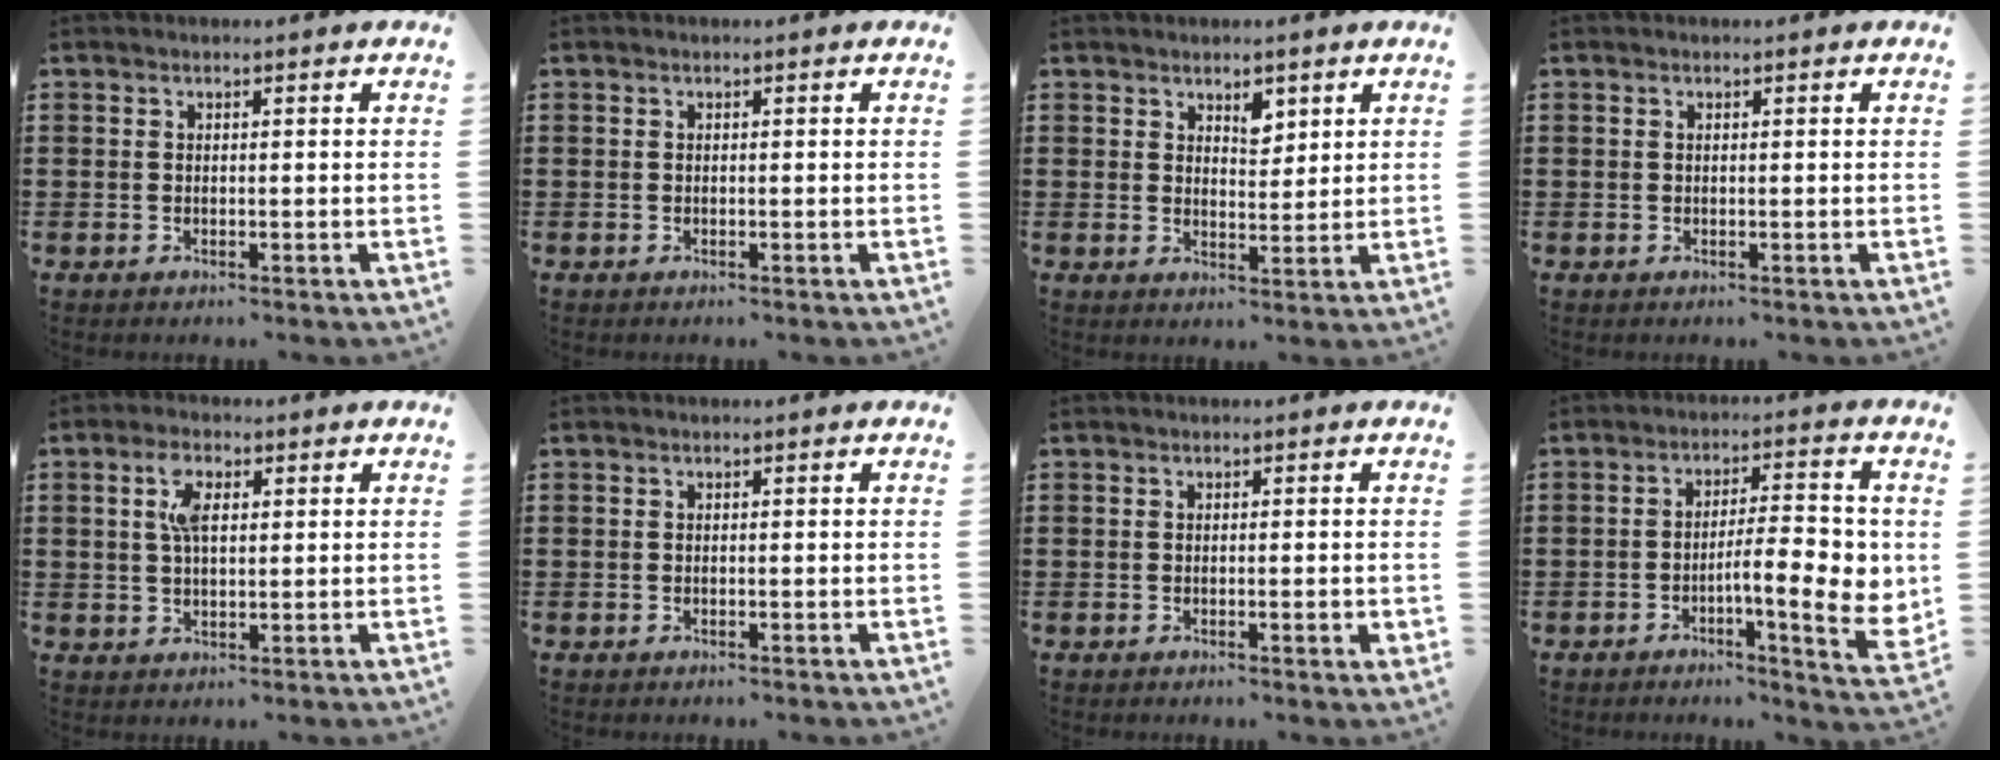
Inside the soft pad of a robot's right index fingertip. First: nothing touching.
{"total": 0.0}
{"total": 3.5, "force": [2.5, 1.8, 1.6], "torque": [-0.021, 0.000, 0.042]}
{"total": 0.0}
{"total": 4.7, "force": [1.4, 2.1, 3.9], "torque": [-0.085, 0.012, 0.023]}
{"total": 0.0}
{"total": 1.2, "force": [-0.2, 0.2, 1.2], "torque": [-0.019, -0.001, -0.003]}
{"total": 9.7, "force": [-1.8, 2.7, 9.2], "torque": [-0.130, -0.002, -0.029]}